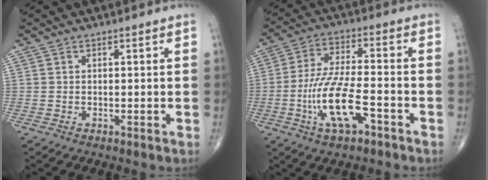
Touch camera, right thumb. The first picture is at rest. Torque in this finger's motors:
{"motor_torque": [2.73, 2.28, 0.85, -0.87, 0.38]}